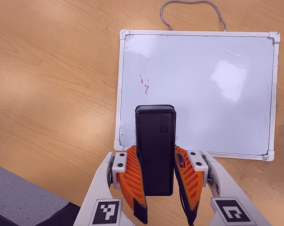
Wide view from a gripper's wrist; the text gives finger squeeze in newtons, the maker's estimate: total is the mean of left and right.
{"total": 11.4, "left": 9.5, "right": 13.3}